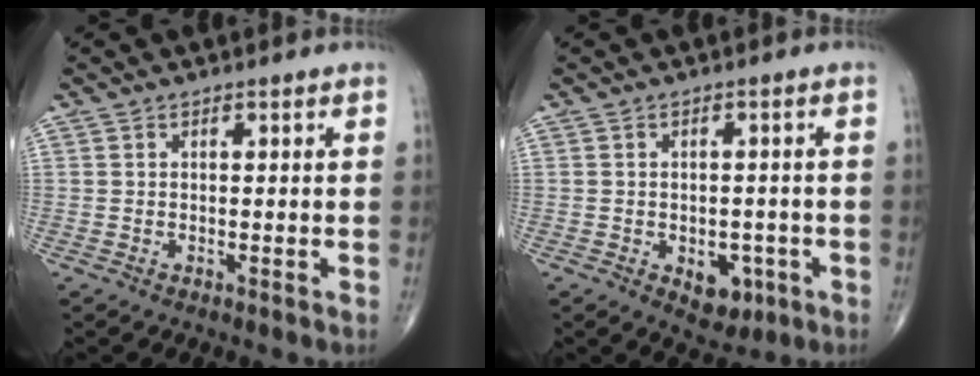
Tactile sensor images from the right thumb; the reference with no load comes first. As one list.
[{"total": 5.9, "force": [-2.2, 3.8, 3.9], "torque": [-0.026, 0.009, -0.020]}]